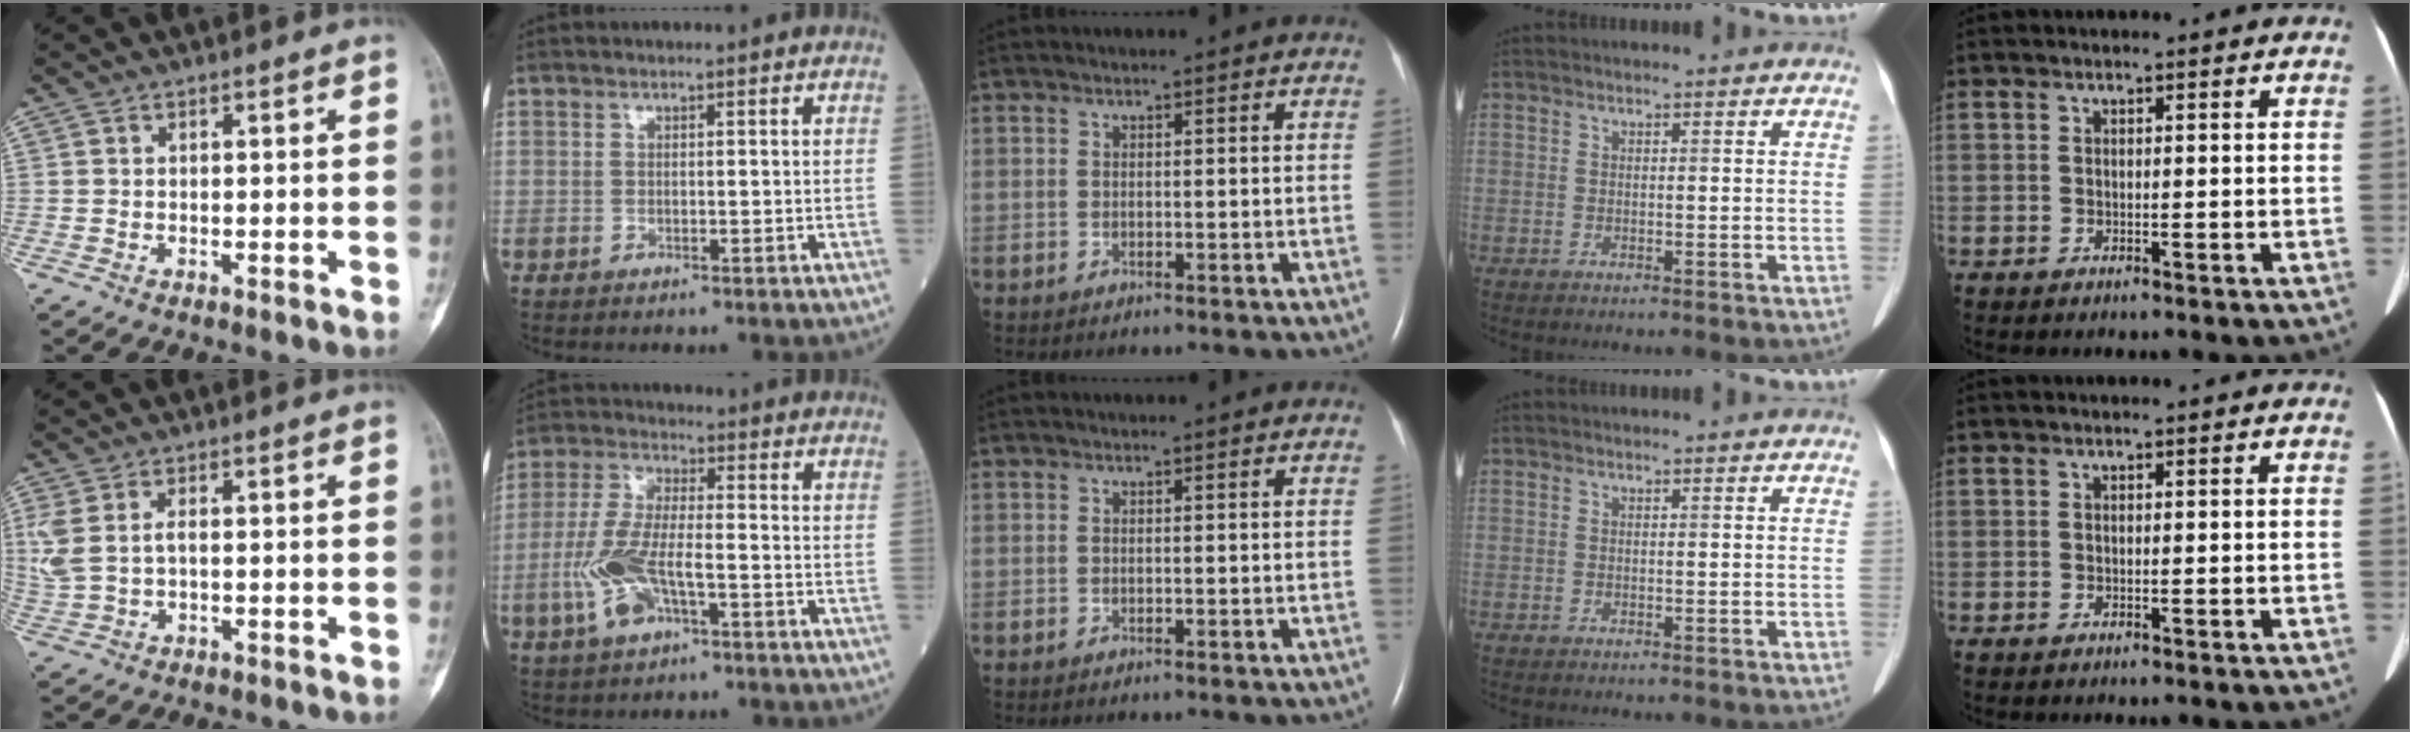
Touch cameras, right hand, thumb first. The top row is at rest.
{"thumb": {"total": 5.5, "force": [0.7, 3.0, 4.5], "torque": [-0.126, 0.012, 0.021]}, "index": {"total": 9.6, "force": [-3.3, 3.0, 8.5], "torque": [-0.192, 0.002, -0.062]}}